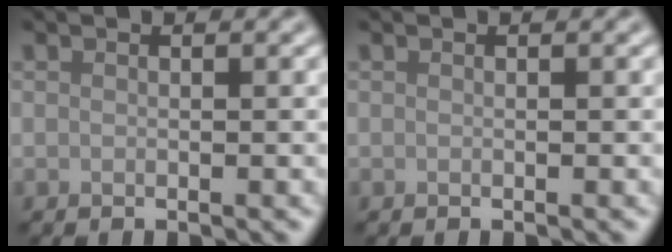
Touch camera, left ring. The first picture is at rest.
{"total": 0.0}